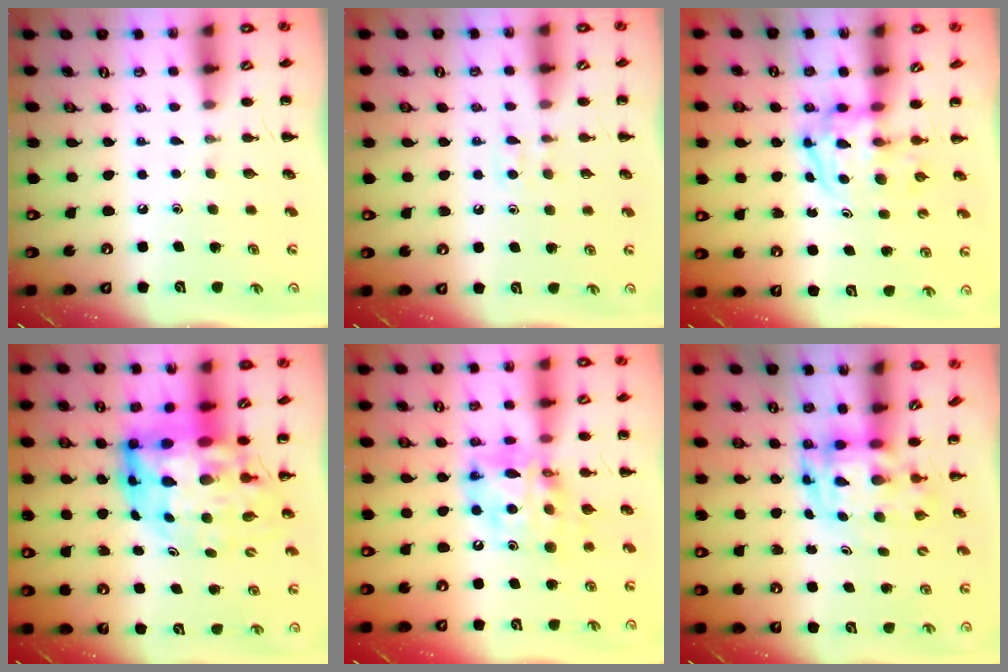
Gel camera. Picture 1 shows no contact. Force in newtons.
{"total": 4.5, "press": 4.3, "slide": 1.6}
{"total": 3.7, "press": 3.7, "slide": 0.5}
{"total": 14.3, "press": 13.7, "slide": 4.3}
{"total": 13.1, "press": 12.5, "slide": 3.9}
{"total": 3.6, "press": 3.5, "slide": 0.7}